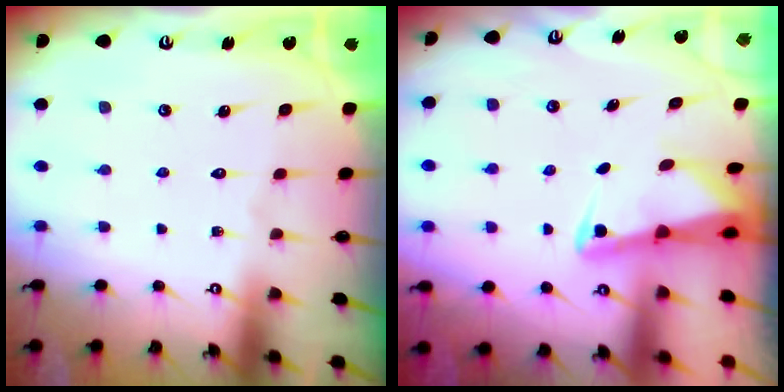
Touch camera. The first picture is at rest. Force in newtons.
{"total": 2.2, "press": 2.2, "slide": 0.3}